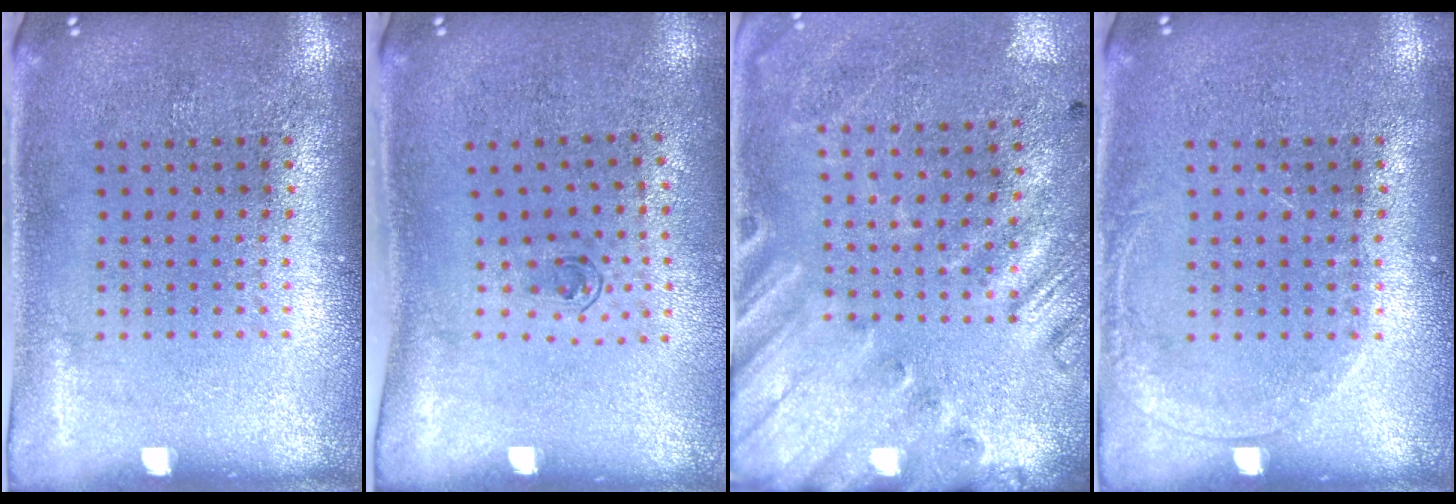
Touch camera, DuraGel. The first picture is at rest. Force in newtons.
{"total": 0.6, "press": 0.3, "slide": 0.6}
{"total": 2.6, "press": 1.8, "slide": 1.8}
{"total": 1.0, "press": 1.0, "slide": 0.2}